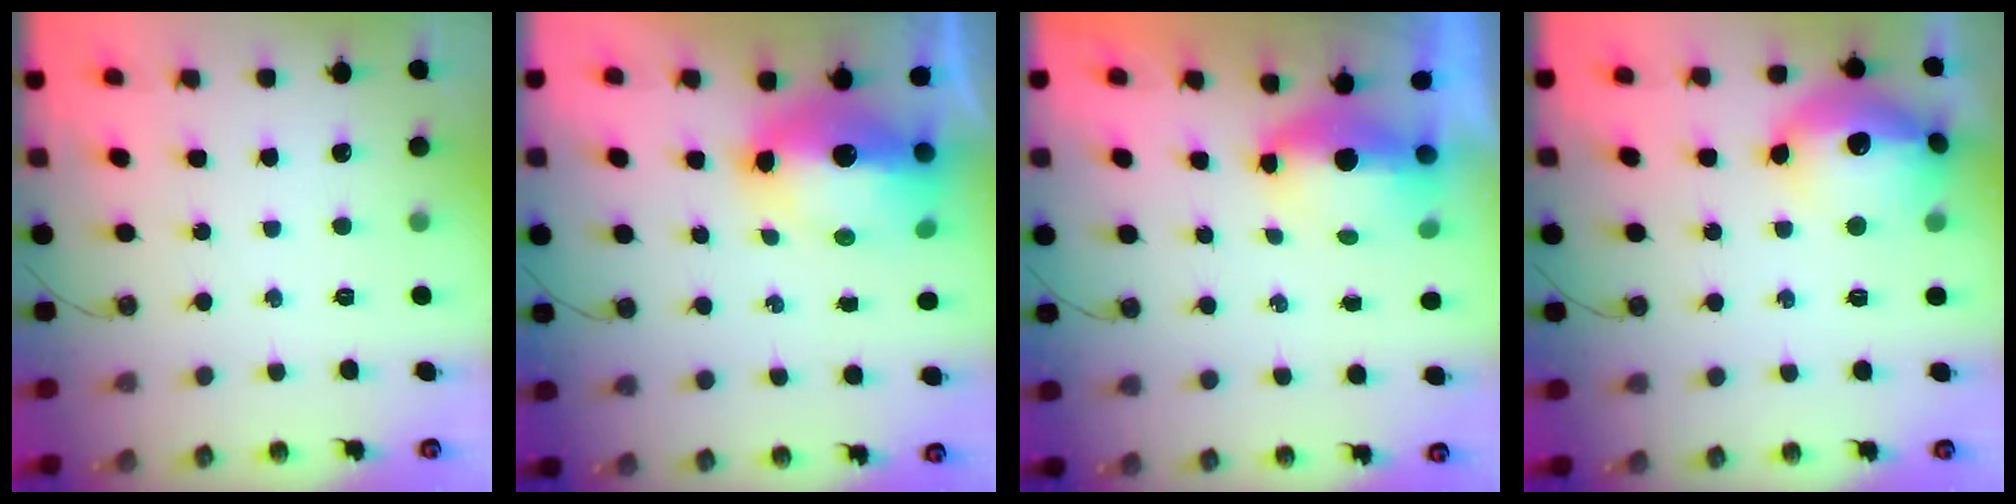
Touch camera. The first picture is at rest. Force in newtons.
{"total": 16.3, "press": 16.2, "slide": 1.7}
{"total": 6.0, "press": 5.9, "slide": 1.3}
{"total": 19.2, "press": 19.1, "slide": 1.5}